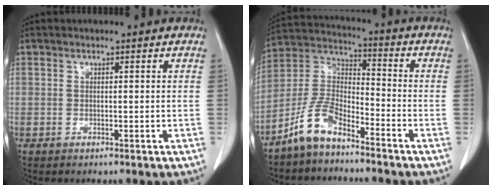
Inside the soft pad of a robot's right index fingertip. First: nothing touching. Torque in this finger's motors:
{"motor_torque": [0.63, -0.74, 0.10, 0.02]}